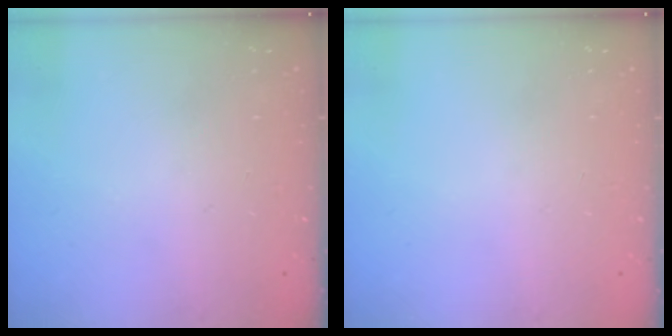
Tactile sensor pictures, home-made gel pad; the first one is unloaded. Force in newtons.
{"total": 0.0}